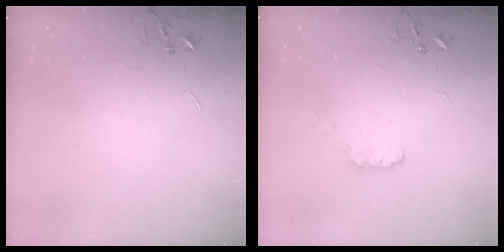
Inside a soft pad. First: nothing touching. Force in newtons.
{"total": 5.8, "press": 5.8, "slide": 0.1}